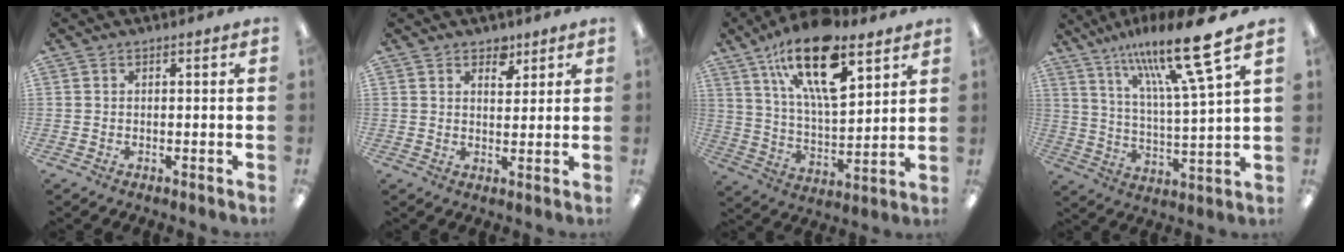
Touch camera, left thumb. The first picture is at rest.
{"total": 4.3, "force": [3.1, 2.5, 1.8], "torque": [-0.002, -0.021, 0.050]}
{"total": 21.8, "force": [12.7, 9.0, 15.3], "torque": [-0.250, -0.060, 0.215]}
{"total": 19.4, "force": [13.2, 2.6, 14.0], "torque": [-0.240, -0.070, 0.204]}